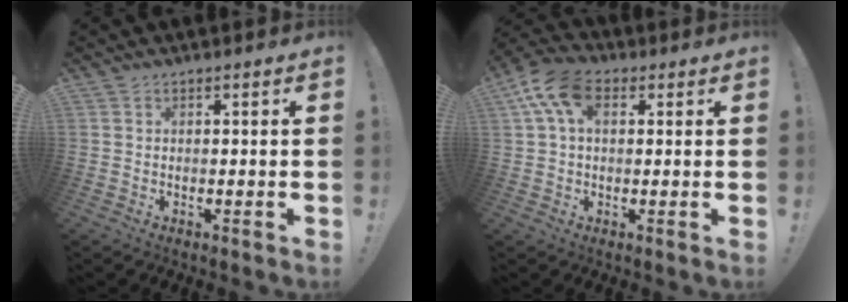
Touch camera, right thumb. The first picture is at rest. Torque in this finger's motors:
{"motor_torque": [1.03, 1.52, 0.28, -0.03, 0.05]}